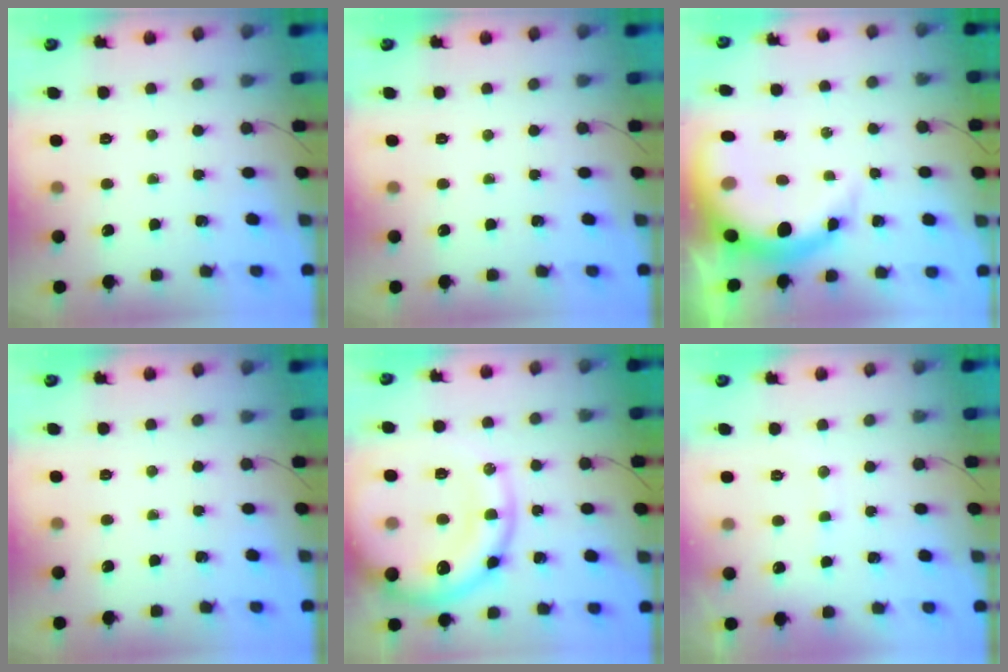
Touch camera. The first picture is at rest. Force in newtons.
{"total": 0.0}
{"total": 9.9, "press": 9.6, "slide": 2.7}
{"total": 0.0}
{"total": 19.0, "press": 18.7, "slide": 3.1}
{"total": 6.0, "press": 5.9, "slide": 0.9}